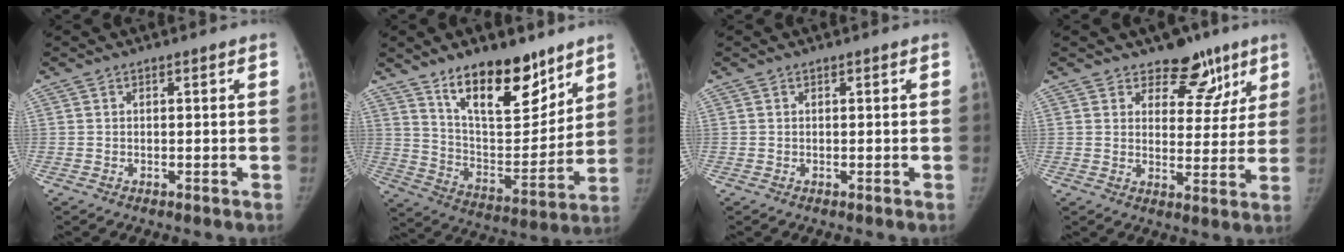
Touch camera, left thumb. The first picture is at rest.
{"total": 18.5, "force": [12.5, 7.9, 11.0], "torque": [-0.123, -0.087, 0.217]}
{"total": 0.0}
{"total": 9.4, "force": [6.6, 6.0, 3.2], "torque": [0.006, -0.034, 0.089]}